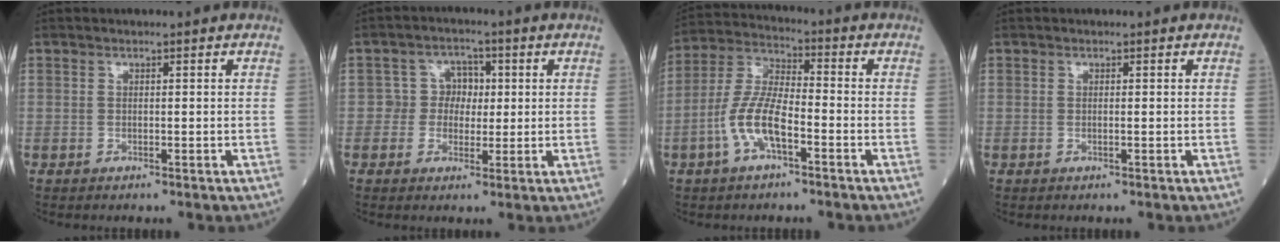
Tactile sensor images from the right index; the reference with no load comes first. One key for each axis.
{"total": 5.1, "fx": 0.2, "fy": 4.2, "fz": 3.0, "tx": -0.039, "ty": 0.018, "tz": 0.000}
{"total": 9.2, "fx": -3.6, "fy": 2.8, "fz": 7.9, "tx": -0.178, "ty": 0.009, "tz": -0.072}
{"total": 0.0}